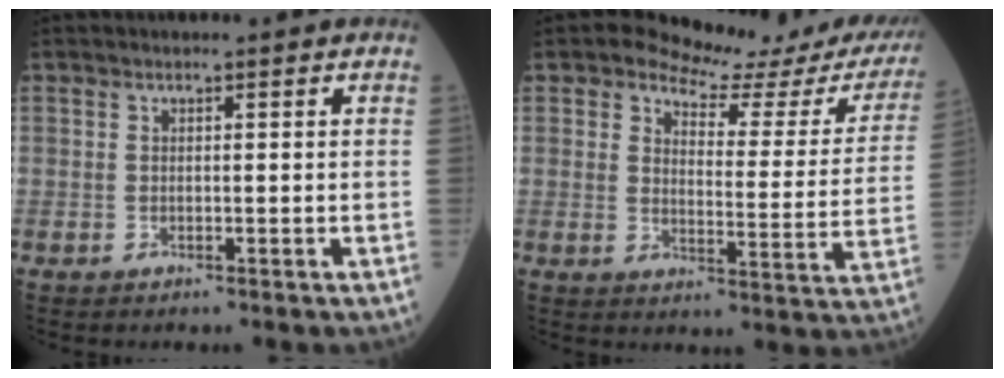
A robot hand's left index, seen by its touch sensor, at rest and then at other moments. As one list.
[{"total": 16.0, "force": [14.6, 4.3, 4.9], "torque": [-0.044, -0.051, 0.152]}]